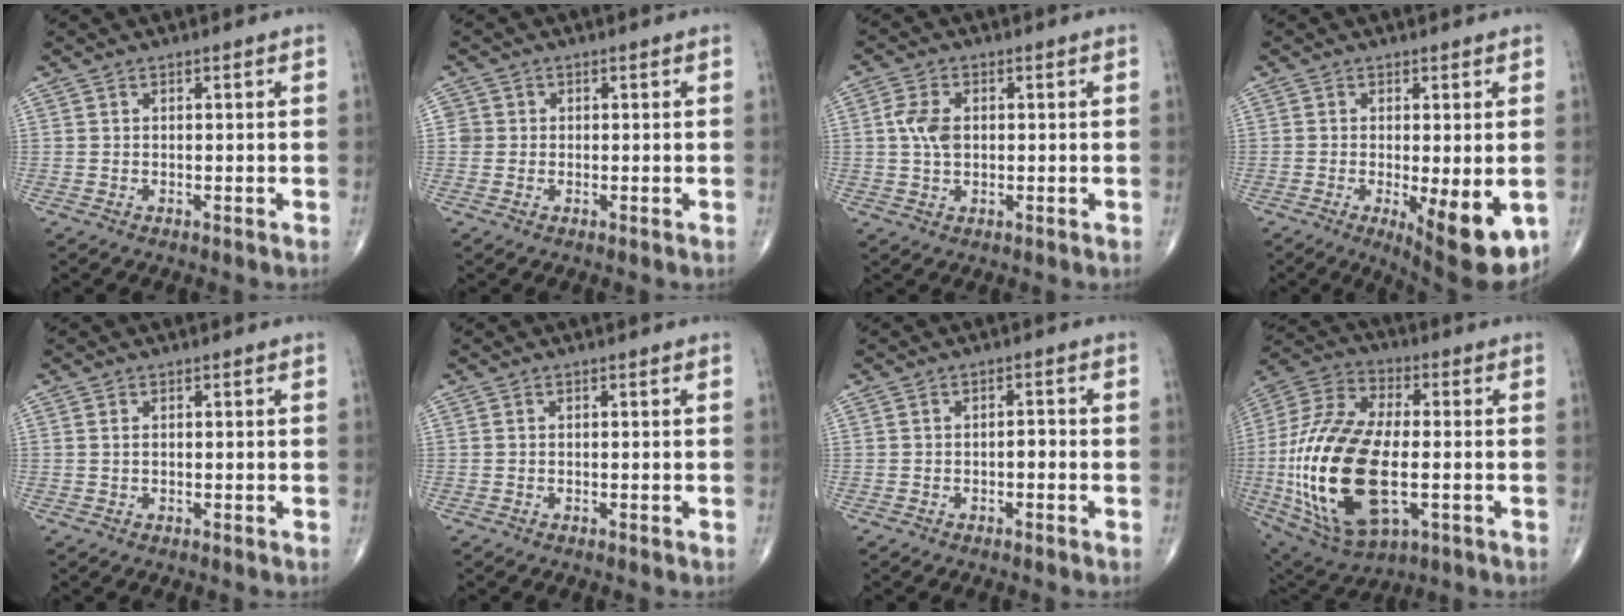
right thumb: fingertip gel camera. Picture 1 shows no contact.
{"total": 2.0, "force": [0.0, 2.0, 0.2], "torque": [0.010, 0.006, -0.003]}
{"total": 4.9, "force": [0.4, 3.2, 3.8], "torque": [-0.078, 0.002, 0.005]}
{"total": 11.7, "force": [-3.2, 3.7, 10.6], "torque": [-0.141, -0.023, -0.035]}
{"total": 0.6, "force": [0.2, 0.3, 0.5], "torque": [-0.013, 0.002, 0.005]}
{"total": 0.0}
{"total": 1.6, "force": [-0.6, 0.8, 1.2], "torque": [-0.012, 0.007, -0.013]}
{"total": 27.3, "force": [-4.3, 13.5, 23.3], "torque": [-0.502, -0.004, -0.061]}